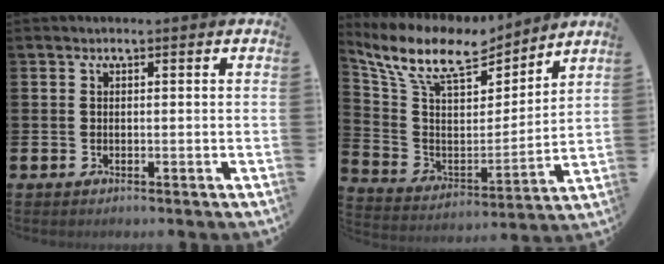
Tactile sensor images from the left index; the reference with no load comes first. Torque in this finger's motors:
{"motor_torque": [1.05, -1.09, 0.79, 0.21]}